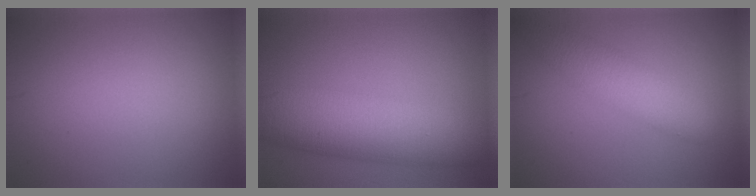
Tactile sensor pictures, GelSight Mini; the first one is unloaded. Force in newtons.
{"total": 8.6, "press": 8.6, "slide": 0.2}
{"total": 4.2, "press": 4.2, "slide": 0.4}